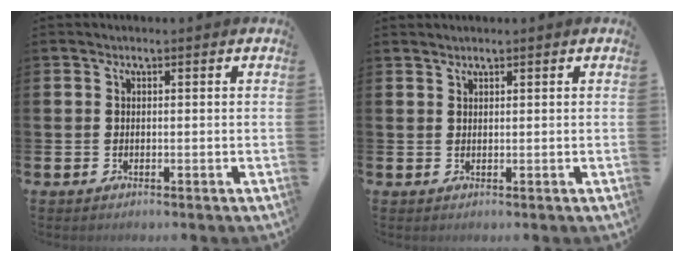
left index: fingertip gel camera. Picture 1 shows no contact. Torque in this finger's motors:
{"motor_torque": [-0.12, 0.12, 0.00, -0.01]}